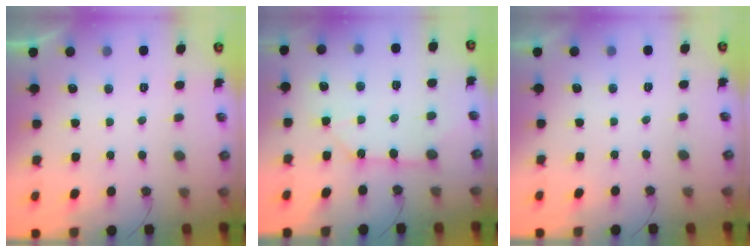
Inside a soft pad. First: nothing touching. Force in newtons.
{"total": 10.9, "press": 10.8, "slide": 1.2}
{"total": 0.0}